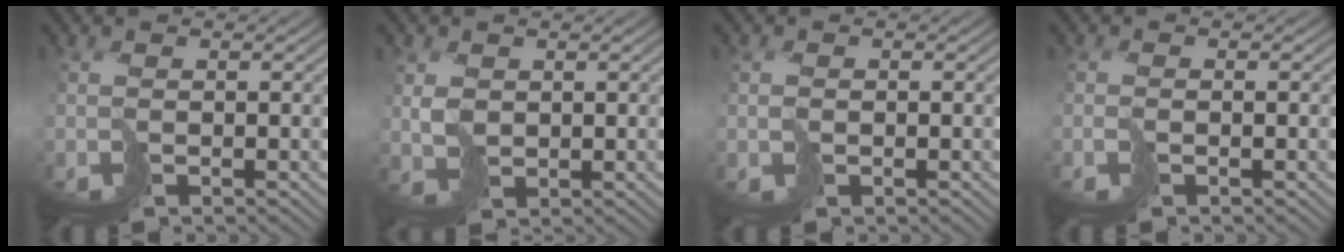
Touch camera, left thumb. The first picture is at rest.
{"total": 2.2, "force": [1.2, 1.6, 0.6], "torque": [-0.015, -0.001, 0.034]}
{"total": 0.9, "force": [0.2, 0.6, 0.6], "torque": [-0.011, -0.003, 0.008]}
{"total": 1.0, "force": [-0.5, 0.3, 0.8], "torque": [-0.016, -0.002, -0.011]}